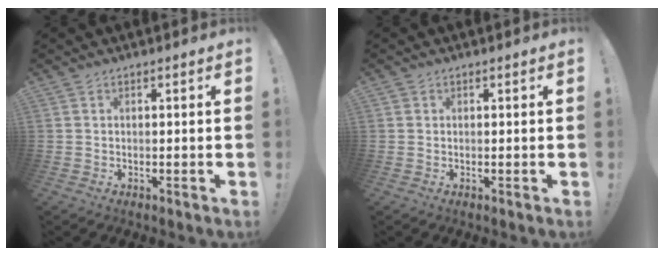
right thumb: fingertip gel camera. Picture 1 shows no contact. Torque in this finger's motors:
{"motor_torque": [-0.02, 0.12, -0.06, 0.18, -0.01]}